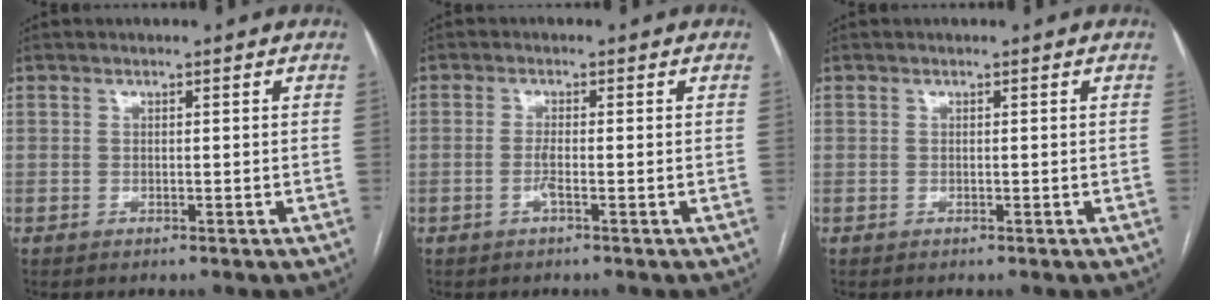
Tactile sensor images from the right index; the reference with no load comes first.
{"total": 1.7, "force": [-0.6, 0.0, 1.5], "torque": [-0.033, -0.002, -0.015]}
{"total": 0.0}